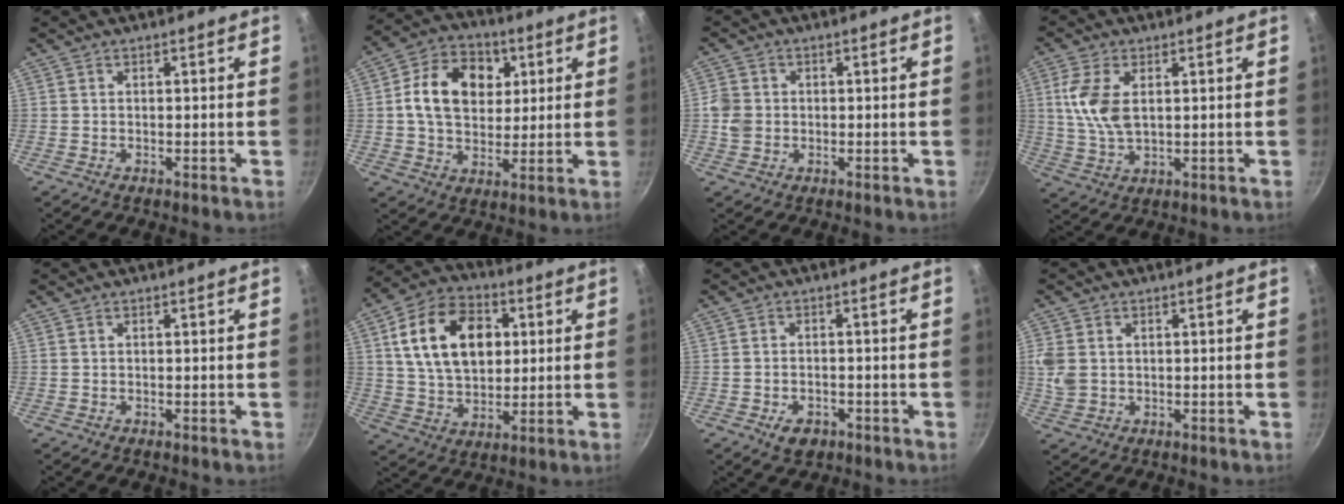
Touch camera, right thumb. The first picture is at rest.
{"total": 14.6, "force": [3.6, 11.0, 8.9], "torque": [-0.124, 0.005, 0.050]}
{"total": 4.3, "force": [-0.2, 3.8, 1.9], "torque": [-0.026, 0.006, -0.008]}
{"total": 8.7, "force": [1.9, 4.8, 7.0], "torque": [-0.143, -0.005, 0.039]}
{"total": 0.0}
{"total": 18.2, "force": [4.3, 12.4, 12.7], "torque": [-0.192, 0.003, 0.069]}
{"total": 3.9, "force": [-2.0, 2.6, 2.1], "torque": [-0.030, 0.015, -0.025]}
{"total": 5.2, "force": [0.9, 4.1, 3.1], "torque": [-0.061, -0.003, 0.021]}